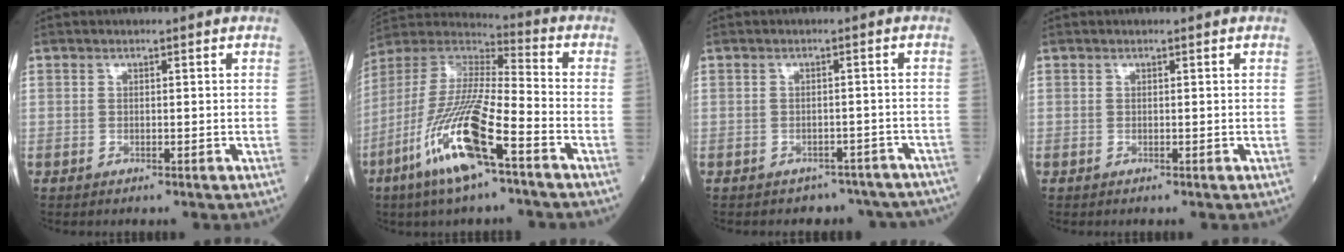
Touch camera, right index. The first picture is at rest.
{"total": 17.1, "force": [-8.2, 2.2, 14.9], "torque": [-0.317, -0.029, -0.158]}
{"total": 8.7, "force": [-7.5, 4.3, 0.7], "torque": [0.010, 0.020, -0.075]}
{"total": 0.0}